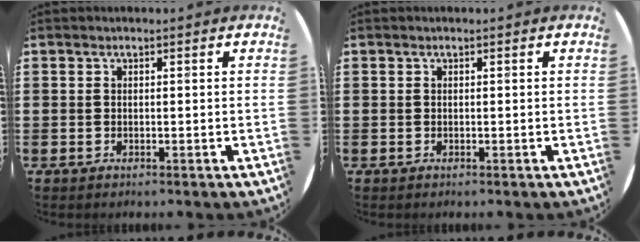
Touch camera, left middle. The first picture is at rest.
{"total": 0.0}